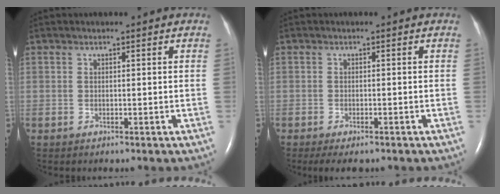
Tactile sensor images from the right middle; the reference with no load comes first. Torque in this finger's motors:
{"motor_torque": [-0.11, 0.16, 0.03, 0.01]}